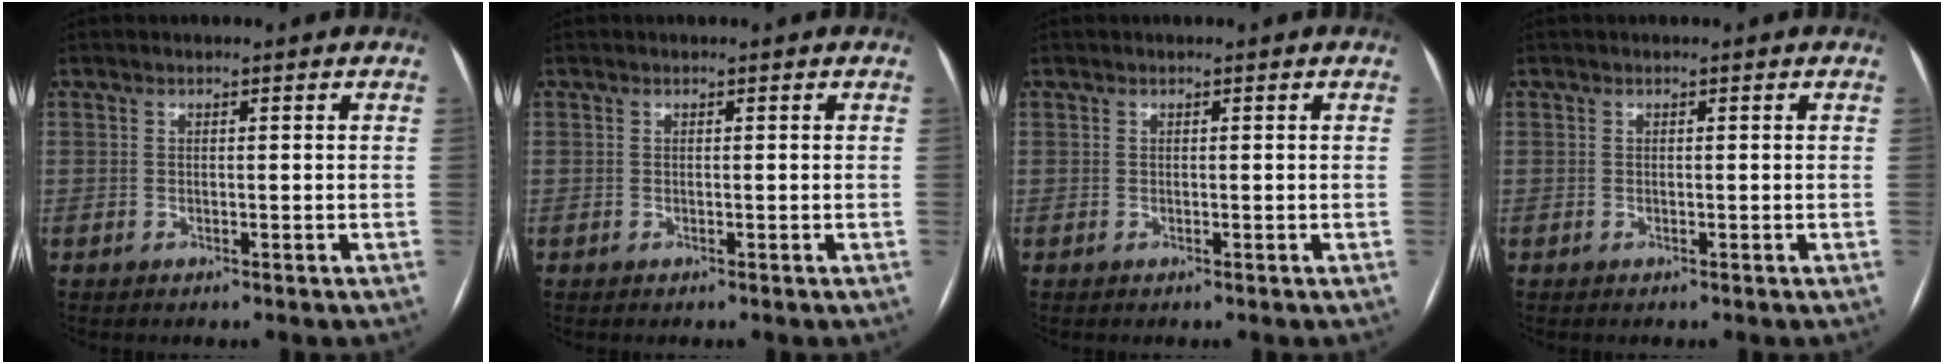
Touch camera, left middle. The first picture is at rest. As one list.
[{"total": 0.0}, {"total": 0.0}, {"total": 0.0}]